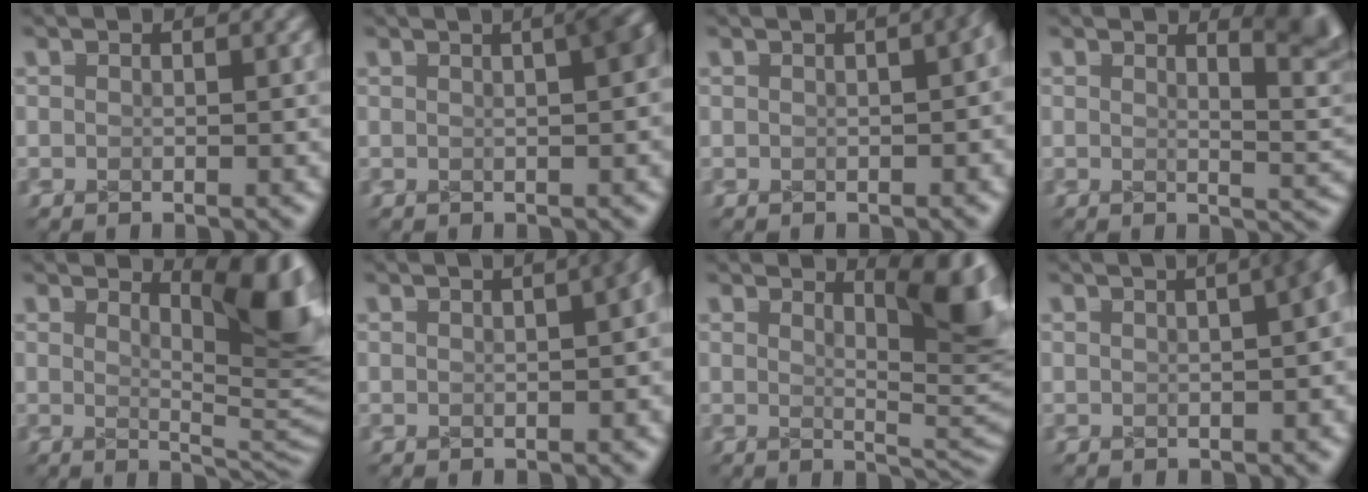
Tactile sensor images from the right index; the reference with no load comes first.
{"total": 2.6, "force": [0.6, 0.9, 2.3], "torque": [-0.017, 0.009, 0.007]}
{"total": 2.9, "force": [0.1, 1.4, 2.6], "torque": [-0.010, 0.015, -0.004]}
{"total": 4.3, "force": [2.0, 1.0, 3.6], "torque": [-0.019, -0.002, 0.030]}
{"total": 8.6, "force": [2.1, 2.2, 8.0], "torque": [-0.051, 0.004, 0.036]}
{"total": 4.3, "force": [0.4, 2.0, 3.8], "torque": [-0.015, 0.025, -0.002]}
{"total": 7.3, "force": [2.3, 1.7, 6.8], "torque": [-0.041, 0.000, 0.039]}
{"total": 6.4, "force": [1.1, 3.3, 5.4], "torque": [-0.021, 0.035, 0.000]}